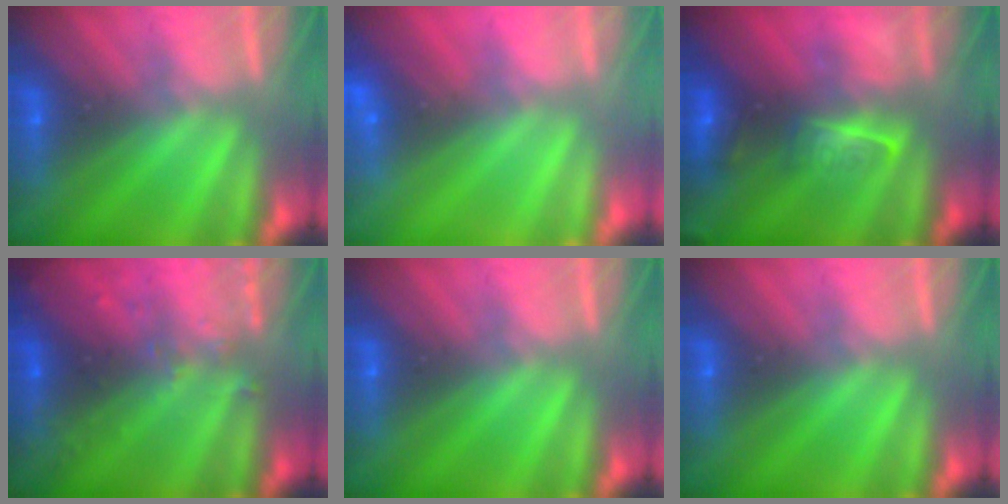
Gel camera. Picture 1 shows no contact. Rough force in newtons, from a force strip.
{"total": 2.3}
{"total": 2.6}
{"total": 3.1}
{"total": 0.0}
{"total": 0.0}